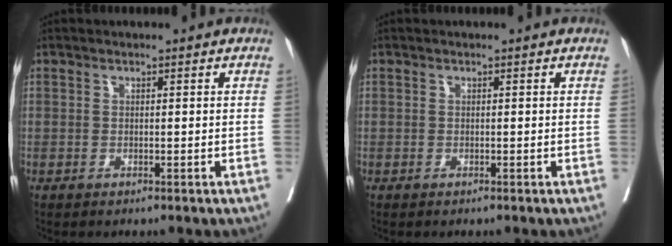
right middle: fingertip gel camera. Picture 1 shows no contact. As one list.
[{"total": 0.0}]